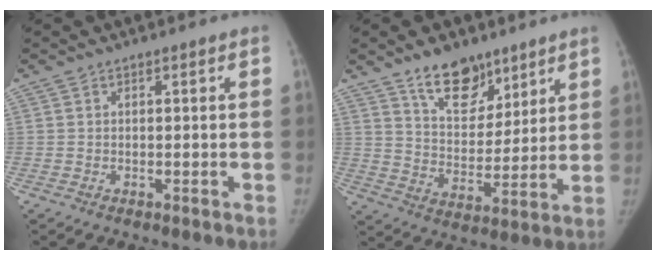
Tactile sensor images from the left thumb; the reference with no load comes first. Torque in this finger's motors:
{"motor_torque": [0.86, -0.28, 1.04, -1.13, 0.18]}